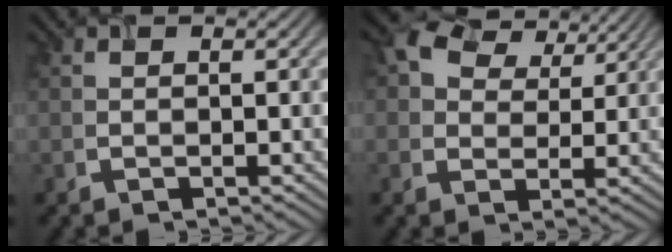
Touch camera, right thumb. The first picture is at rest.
{"total": 6.0, "force": [3.7, 4.1, 2.4], "torque": [-0.047, 0.009, 0.068]}